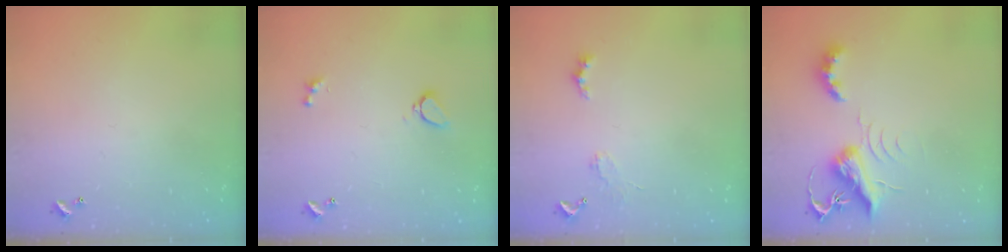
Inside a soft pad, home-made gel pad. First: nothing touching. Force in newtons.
{"total": 2.9, "press": 2.6, "slide": 1.3}
{"total": 1.9, "press": 1.8, "slide": 0.5}
{"total": 8.8, "press": 8.8, "slide": 0.9}